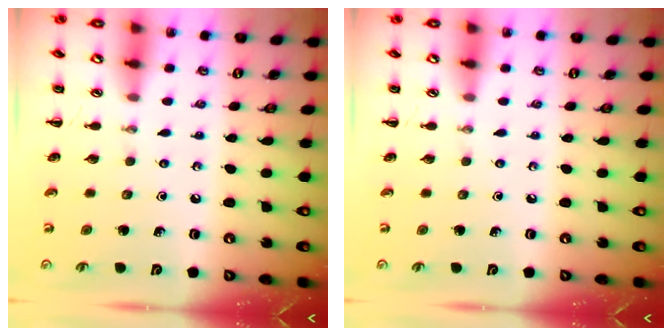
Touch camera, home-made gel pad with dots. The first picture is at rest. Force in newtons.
{"total": 0.0}